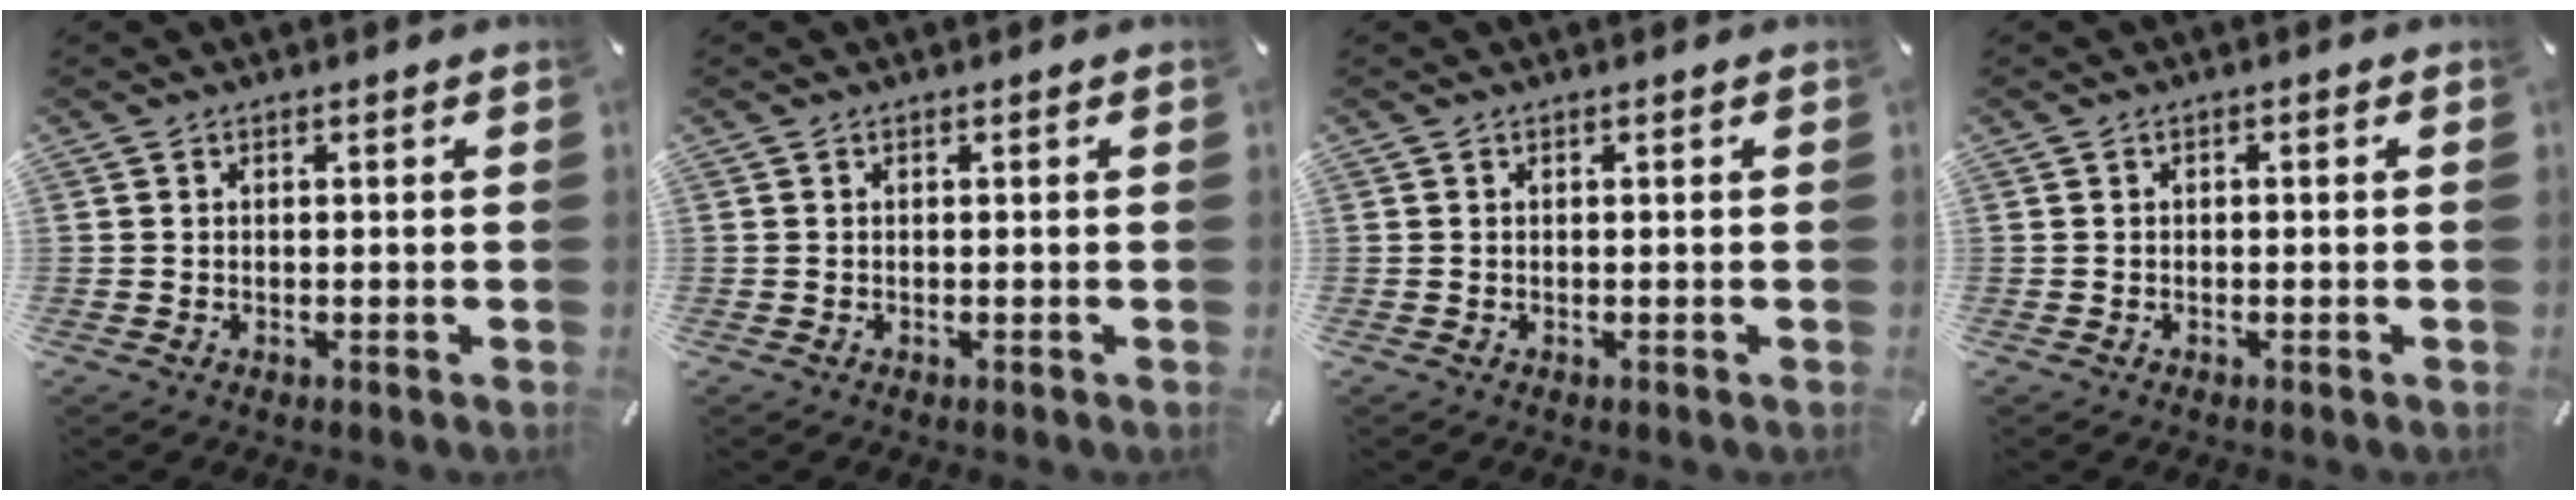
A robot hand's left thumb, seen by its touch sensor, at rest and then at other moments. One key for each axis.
{"total": 0.0}
{"total": 0.0}
{"total": 0.5, "fx": -0.2, "fy": 0.3, "fz": 0.4, "tx": -0.006, "ty": 0.001, "tz": -0.005}